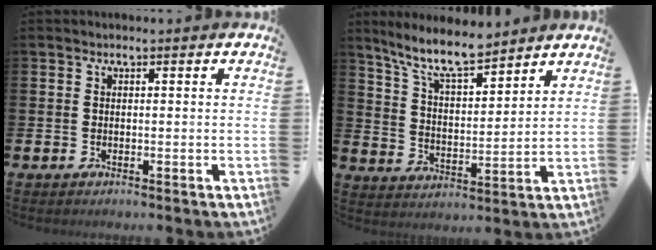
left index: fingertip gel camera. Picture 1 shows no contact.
{"total": 9.3, "force": [8.1, 1.8, 4.1], "torque": [-0.098, -0.037, 0.146]}